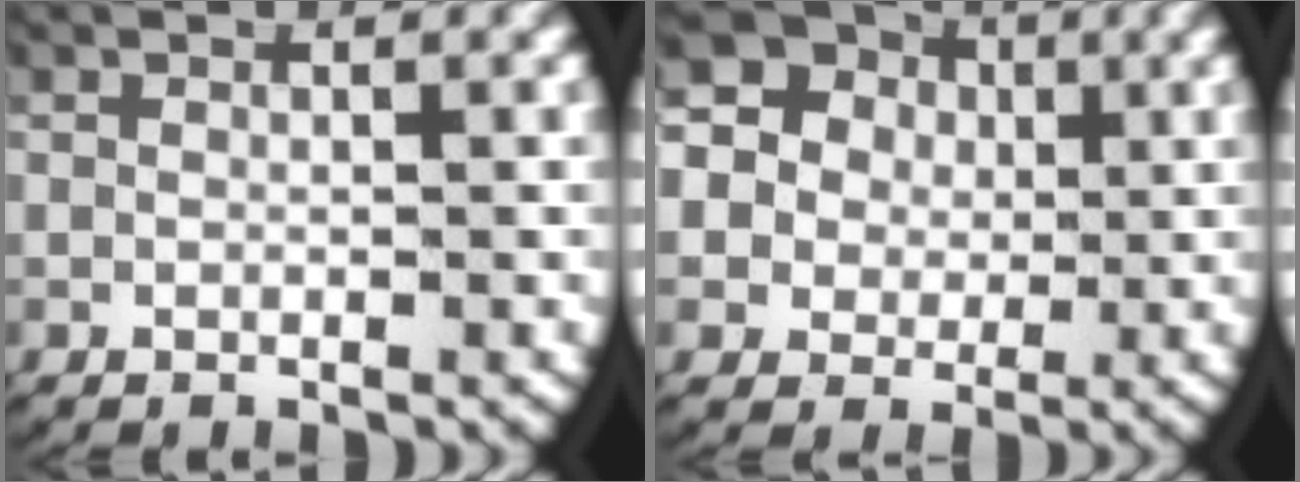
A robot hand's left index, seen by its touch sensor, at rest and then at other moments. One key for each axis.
{"total": 14.8, "fx": 4.1, "fy": 12.8, "fz": 6.1, "tx": -0.162, "ty": -0.004, "tz": 0.047}